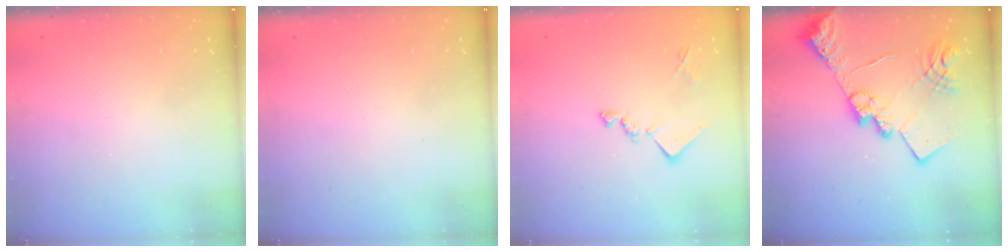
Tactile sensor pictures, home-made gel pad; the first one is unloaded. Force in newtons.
{"total": 0.0}
{"total": 11.1, "press": 11.1, "slide": 0.2}
{"total": 17.2, "press": 17.1, "slide": 1.7}